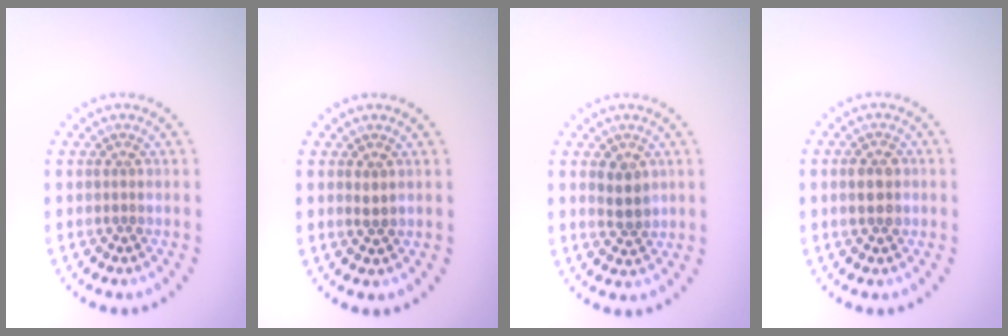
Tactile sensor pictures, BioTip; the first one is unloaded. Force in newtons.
{"total": 0.8, "press": 0.7, "slide": 0.2}
{"total": 1.8, "press": 1.7, "slide": 0.6}
{"total": 2.6, "press": 2.6, "slide": 0.1}